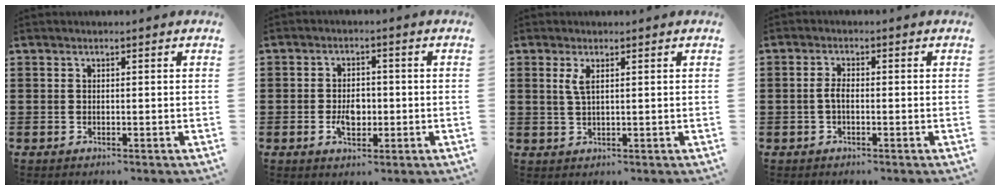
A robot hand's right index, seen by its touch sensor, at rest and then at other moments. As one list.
[{"total": 4.0, "force": [-0.8, 2.6, 3.0], "torque": [-0.049, 0.004, -0.016]}, {"total": 2.2, "force": [0.9, 0.5, 1.9], "torque": [-0.041, 0.002, 0.015]}, {"total": 2.0, "force": [-0.5, 0.8, 1.8], "torque": [-0.050, -0.004, -0.015]}]